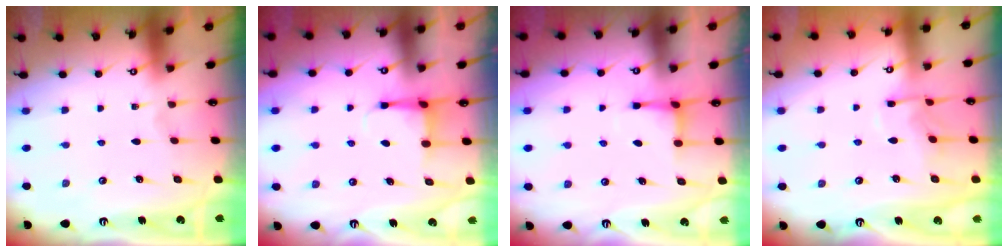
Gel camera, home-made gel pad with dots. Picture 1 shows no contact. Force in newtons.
{"total": 4.1, "press": 4.1, "slide": 0.5}
{"total": 3.3, "press": 3.3, "slide": 0.3}
{"total": 6.8, "press": 6.8, "slide": 0.6}